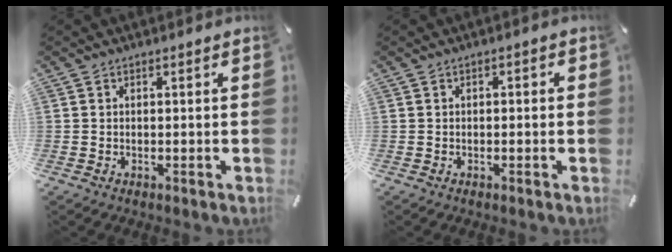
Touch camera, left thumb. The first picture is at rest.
{"total": 0.9, "force": [-0.5, 0.4, 0.6], "torque": [-0.012, 0.001, -0.009]}